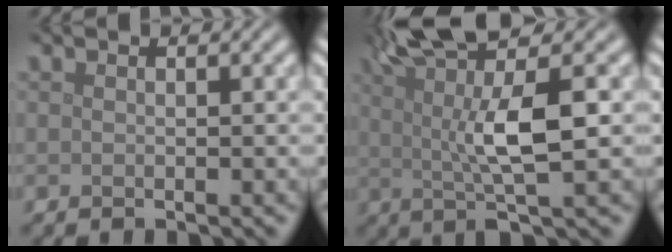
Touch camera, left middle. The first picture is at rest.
{"total": 7.7, "force": [1.8, 1.8, 7.3], "torque": [-0.119, 0.011, 0.032]}